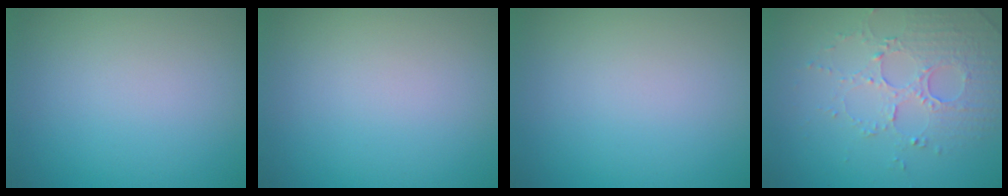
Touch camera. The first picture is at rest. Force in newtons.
{"total": 0.0}
{"total": 0.0}
{"total": 5.0, "press": 3.4, "slide": 3.6}